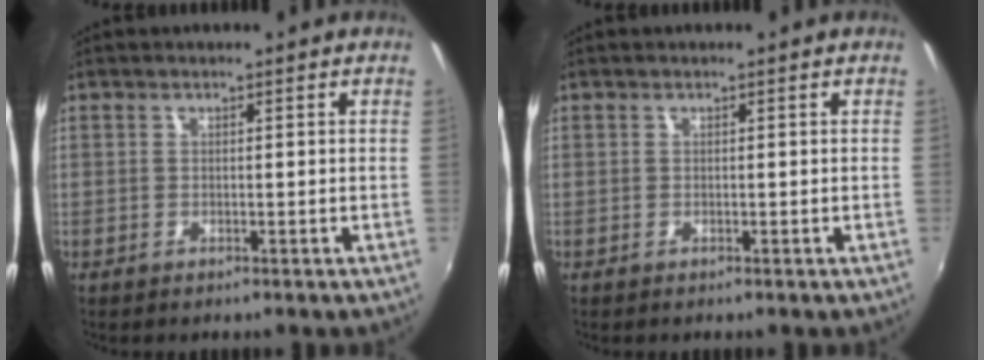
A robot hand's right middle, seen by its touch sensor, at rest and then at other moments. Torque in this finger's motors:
{"motor_torque": [-0.05, -0.03, 0.00, 0.00]}